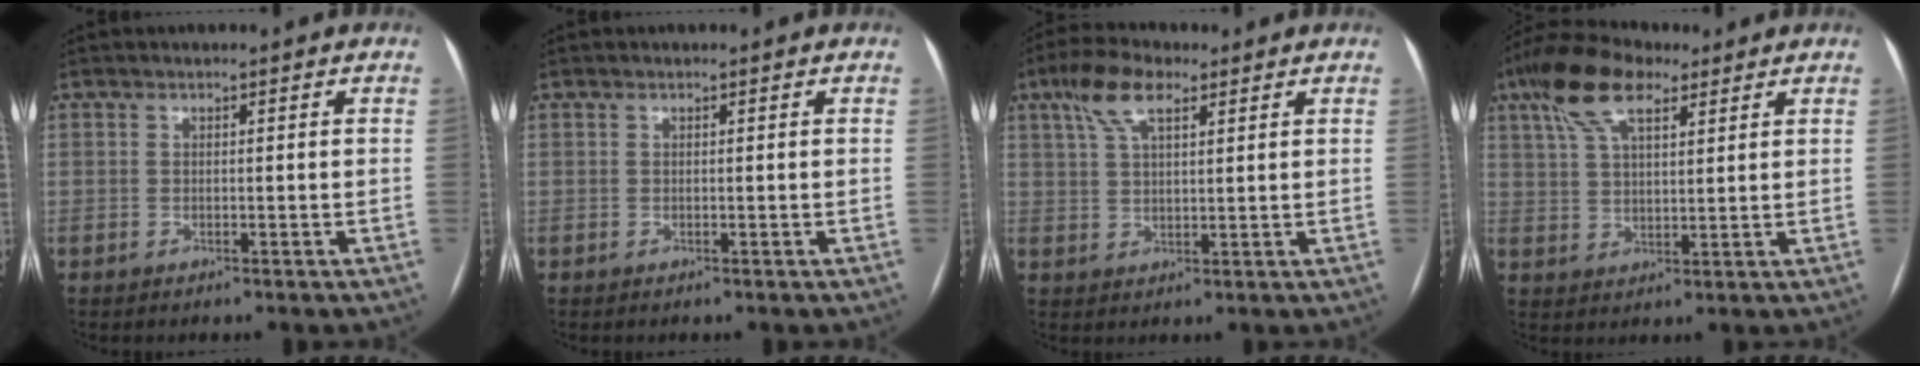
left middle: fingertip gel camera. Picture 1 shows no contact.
{"total": 0.0}
{"total": 7.0, "force": [4.0, 2.4, 5.2], "torque": [-0.111, 0.020, 0.076]}
{"total": 10.4, "force": [6.3, 4.0, 7.3], "torque": [-0.154, 0.029, 0.117]}